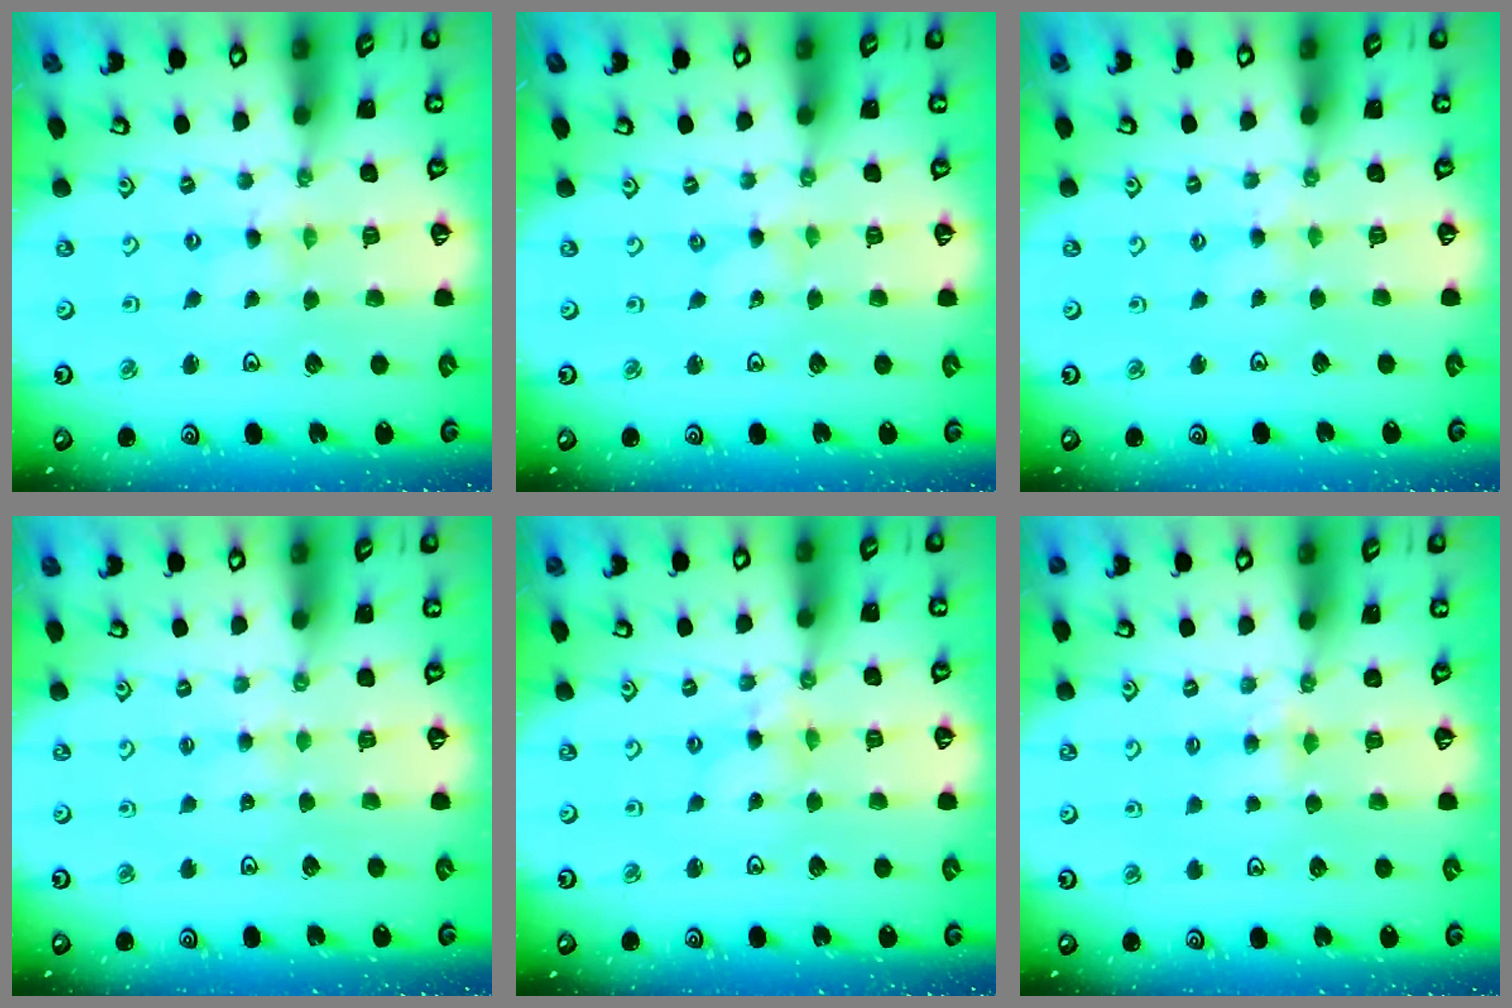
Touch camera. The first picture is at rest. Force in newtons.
{"total": 0.0}
{"total": 2.0, "press": 1.9, "slide": 0.3}
{"total": 1.7, "press": 1.7, "slide": 0.4}
{"total": 4.0, "press": 4.0, "slide": 0.3}
{"total": 4.5, "press": 4.5, "slide": 0.7}